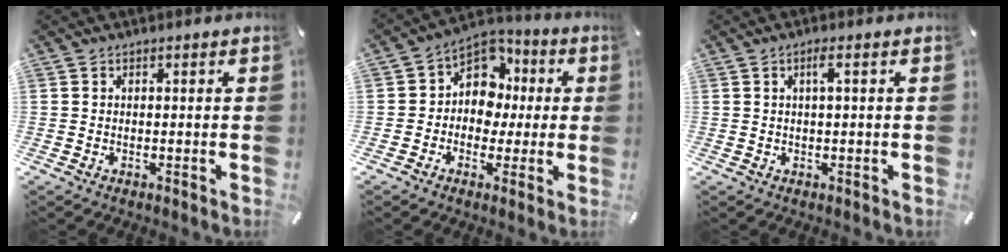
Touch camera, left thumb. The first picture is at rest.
{"total": 10.7, "force": [0.9, 9.7, 4.5], "torque": [-0.086, -0.002, 0.021]}
{"total": 2.4, "force": [0.8, 0.4, 2.3], "torque": [-0.046, 0.004, 0.011]}